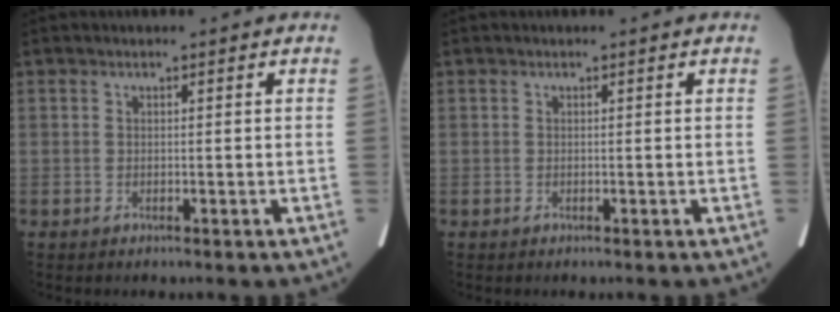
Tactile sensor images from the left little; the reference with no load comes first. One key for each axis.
{"total": 0.0}